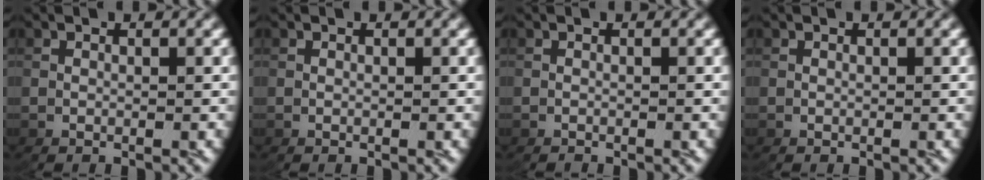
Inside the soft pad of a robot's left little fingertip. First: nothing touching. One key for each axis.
{"total": 0.0}
{"total": 0.6, "fx": -0.4, "fy": -0.4, "fz": -0.1, "tx": -0.001, "ty": -0.004, "tz": -0.005}
{"total": 0.0}